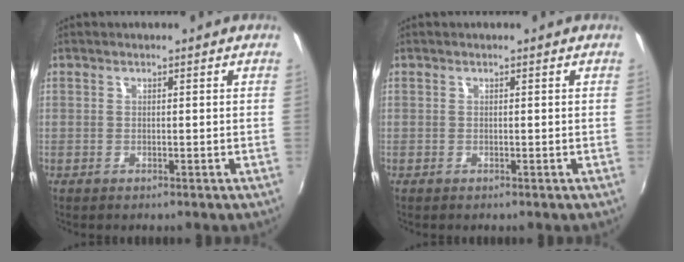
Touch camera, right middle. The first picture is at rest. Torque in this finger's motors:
{"motor_torque": [-0.12, 0.08, -0.02, 0.00]}